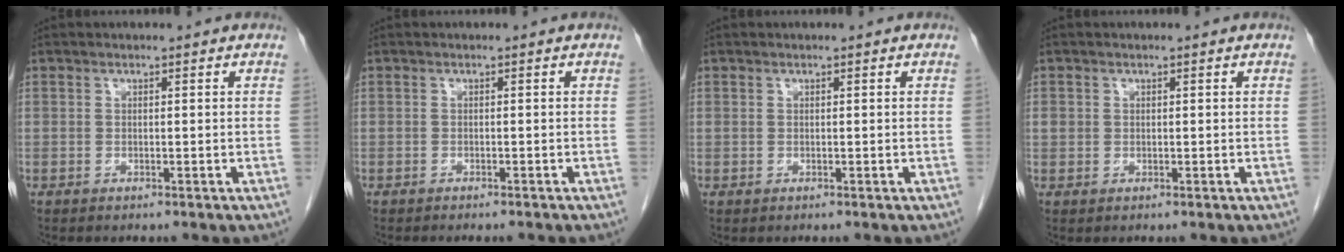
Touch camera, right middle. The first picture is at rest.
{"total": 4.8, "force": [-4.2, 0.6, 2.1], "torque": [-0.024, -0.008, -0.054]}
{"total": 0.0}
{"total": 1.1, "force": [0.2, 1.0, 0.3], "torque": [0.000, 0.009, 0.004]}